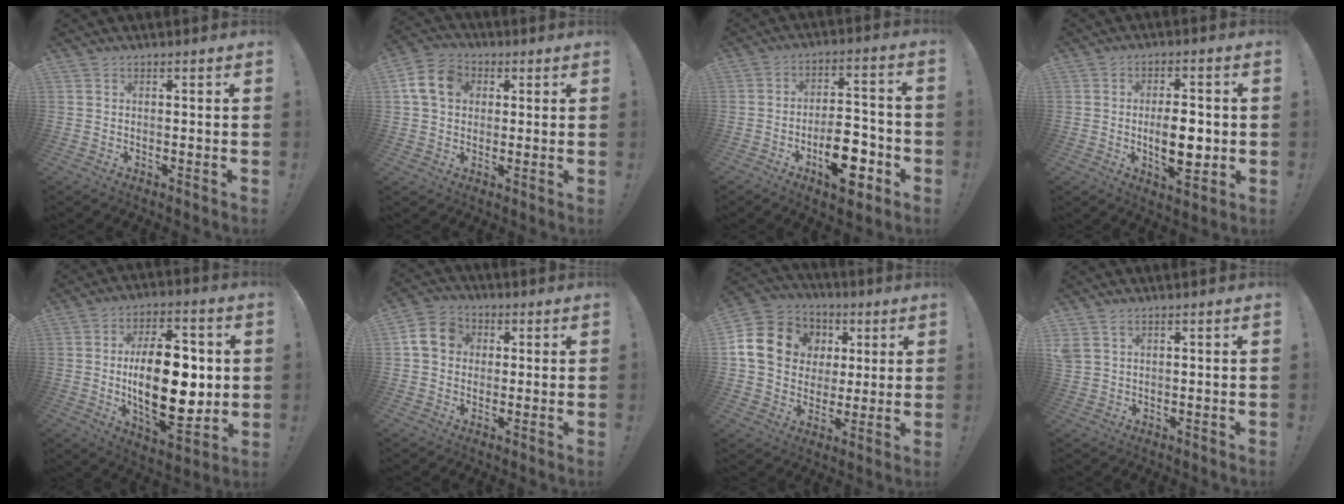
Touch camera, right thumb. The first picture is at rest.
{"total": 11.2, "force": [2.9, 8.8, 6.4], "torque": [-0.115, 0.011, 0.061]}
{"total": 14.7, "force": [-6.2, 7.1, 11.2], "torque": [-0.167, 0.043, -0.093]}
{"total": 10.4, "force": [-1.3, 4.6, 9.2], "torque": [-0.147, -0.008, -0.028]}
{"total": 24.3, "force": [0.3, 12.5, 20.8], "torque": [-0.347, -0.009, 0.009]}
{"total": 9.8, "force": [1.9, 8.3, 4.9], "torque": [-0.087, 0.013, 0.042]}
{"total": 17.4, "force": [4.3, 14.8, 8.0], "torque": [-0.117, -0.004, 0.103]}
{"total": 2.9, "force": [1.7, 1.6, 1.8], "torque": [-0.028, -0.006, 0.034]}